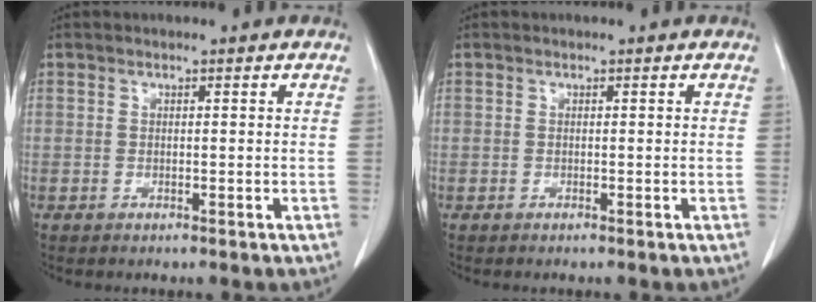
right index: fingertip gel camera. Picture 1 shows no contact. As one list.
[{"total": 0.0}]